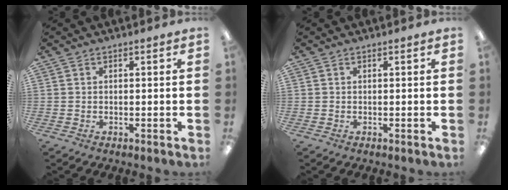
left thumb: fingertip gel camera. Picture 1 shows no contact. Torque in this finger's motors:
{"motor_torque": [-0.23, 0.17, -0.08, 0.00, 0.00]}